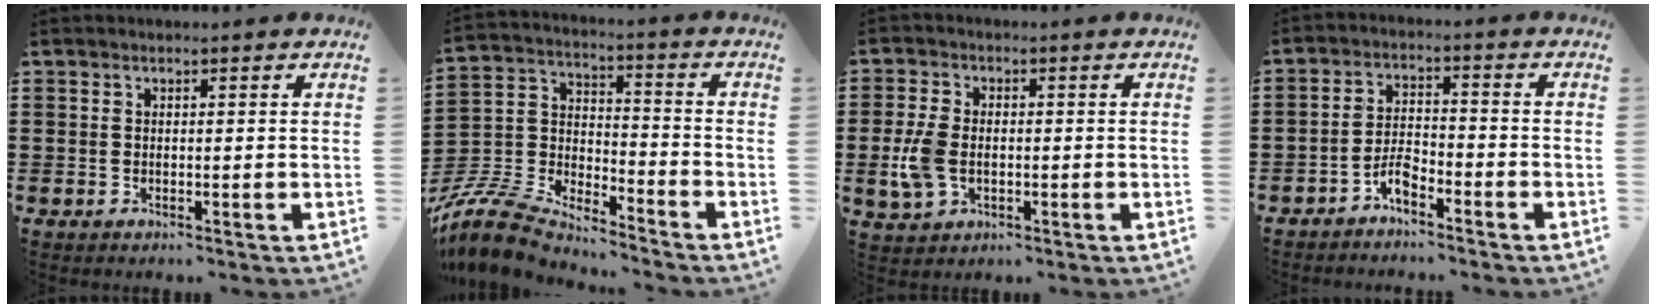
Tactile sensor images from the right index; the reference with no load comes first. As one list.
[{"total": 8.1, "force": [-7.6, 1.5, 2.2], "torque": [-0.074, -0.005, -0.160]}, {"total": 5.4, "force": [-0.9, 3.4, 4.1], "torque": [-0.112, -0.005, -0.025]}, {"total": 3.9, "force": [-3.1, 1.1, 2.2], "torque": [-0.057, 0.004, -0.065]}]